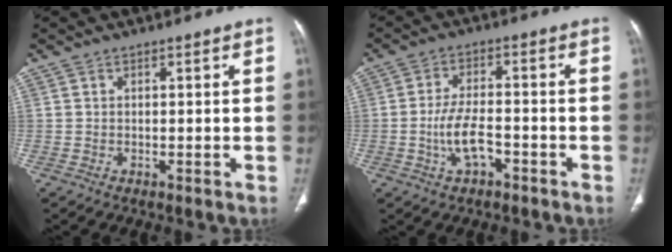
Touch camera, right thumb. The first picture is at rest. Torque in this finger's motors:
{"motor_torque": [2.79, 2.22, 1.18, -0.07, 0.30]}